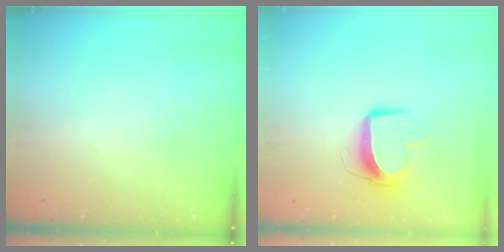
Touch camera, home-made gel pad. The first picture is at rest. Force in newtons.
{"total": 10.0, "press": 10.0, "slide": 0.3}